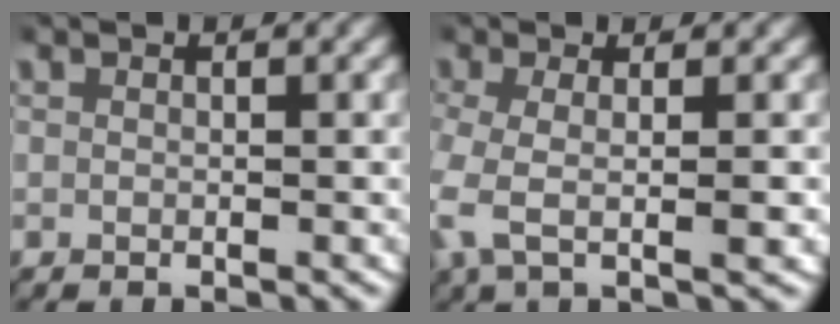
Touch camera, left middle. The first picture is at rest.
{"total": 4.2, "force": [0.1, 2.1, 3.6], "torque": [-0.100, -0.006, 0.003]}